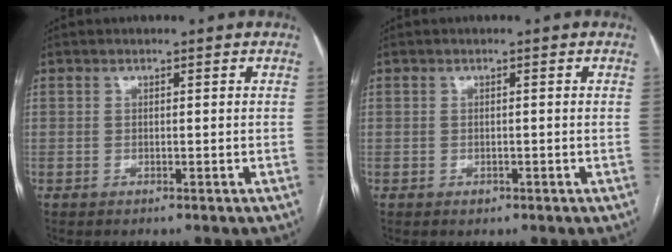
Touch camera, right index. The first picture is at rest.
{"total": 0.7, "force": [-0.3, 0.6, 0.3], "torque": [-0.004, 0.001, -0.002]}